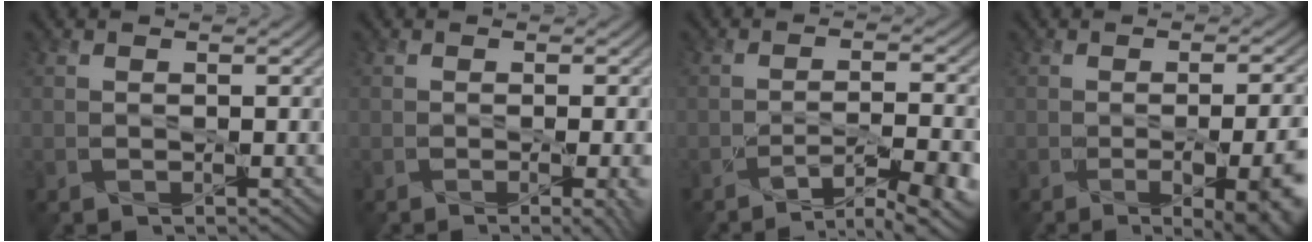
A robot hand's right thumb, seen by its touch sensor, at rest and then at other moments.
{"total": 4.0, "force": [-1.0, 1.2, 3.7], "torque": [-0.045, -0.007, -0.006]}
{"total": 8.4, "force": [-5.9, 1.7, 5.7], "torque": [-0.091, 0.004, -0.077]}
{"total": 11.4, "force": [-3.9, 4.6, 9.7], "torque": [-0.085, -0.018, -0.028]}